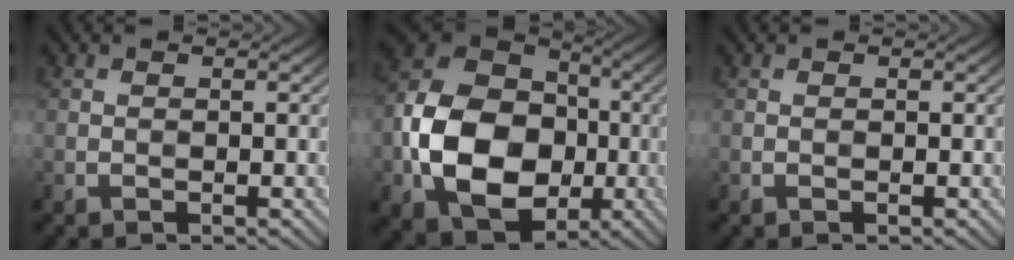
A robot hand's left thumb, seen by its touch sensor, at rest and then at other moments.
{"total": 14.7, "force": [-2.7, 11.3, 9.0], "torque": [-0.197, -0.021, -0.057]}
{"total": 0.0}